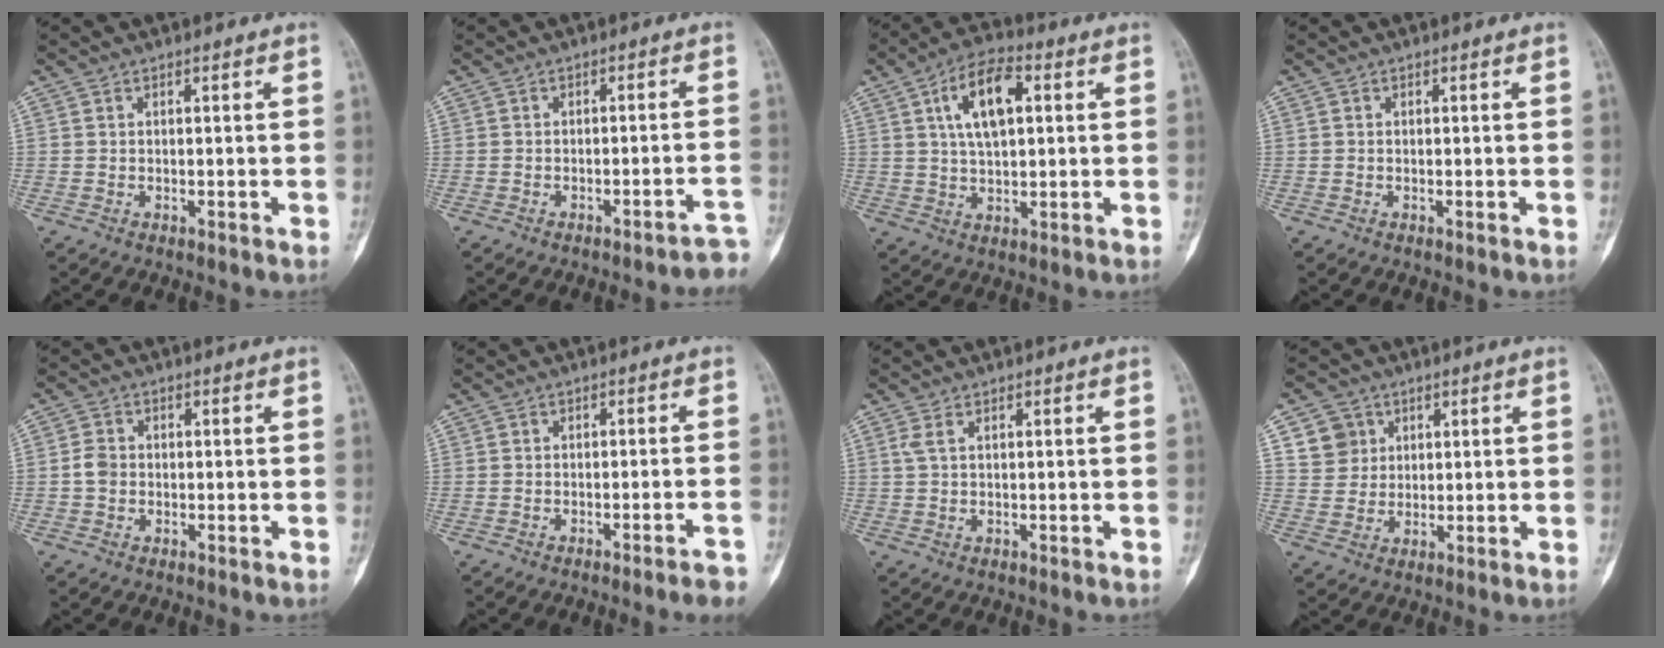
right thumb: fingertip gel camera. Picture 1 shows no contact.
{"total": 4.9, "force": [-4.3, 0.4, 2.3], "torque": [-0.013, 0.045, -0.050]}
{"total": 11.1, "force": [3.3, 5.3, 9.2], "torque": [-0.159, 0.008, 0.052]}
{"total": 0.0}
{"total": 2.7, "force": [-0.4, 2.3, 1.4], "torque": [-0.023, 0.007, -0.013]}
{"total": 5.1, "force": [-3.9, -0.1, 3.3], "torque": [-0.040, 0.023, -0.046]}
{"total": 1.6, "force": [0.6, 0.5, 1.4], "torque": [-0.042, 0.009, 0.018]}
{"total": 5.9, "force": [2.4, 5.3, 1.0], "torque": [0.008, -0.008, 0.046]}